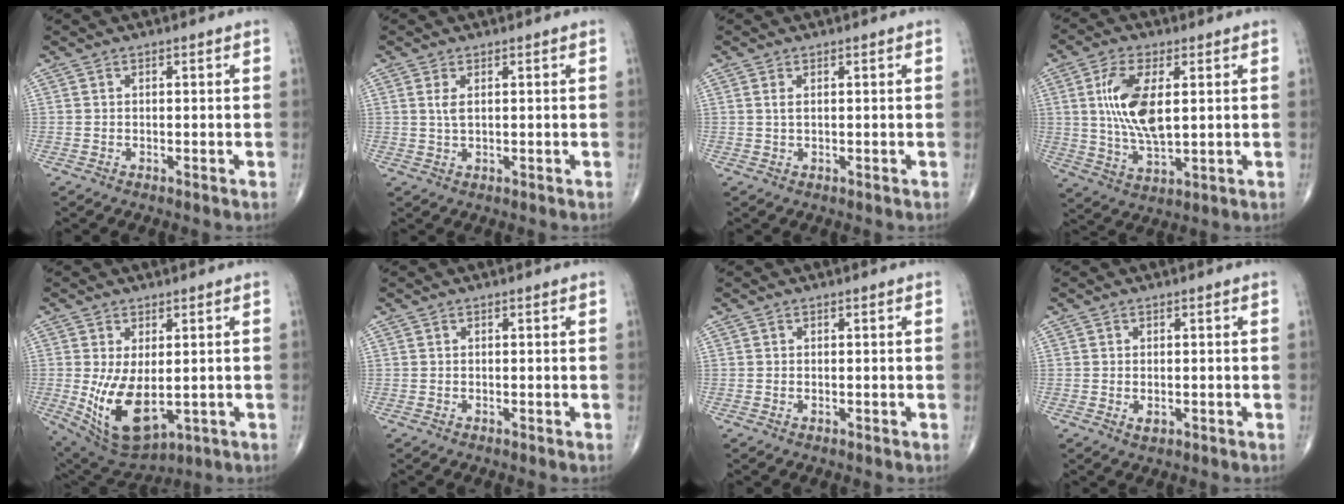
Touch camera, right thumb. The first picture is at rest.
{"total": 2.1, "force": [0.7, 0.8, 1.8], "torque": [-0.041, -0.001, 0.019]}
{"total": 1.2, "force": [0.4, 0.4, 1.0], "torque": [-0.024, 0.003, 0.012]}
{"total": 12.2, "force": [2.3, 5.4, 10.7], "torque": [-0.213, -0.014, 0.049]}
{"total": 12.3, "force": [-1.3, 6.5, 10.4], "torque": [-0.181, -0.018, 0.006]}
{"total": 0.0}
{"total": 0.0}
{"total": 1.5, "force": [-0.3, 0.9, 1.1], "torque": [-0.016, -0.003, -0.001]}